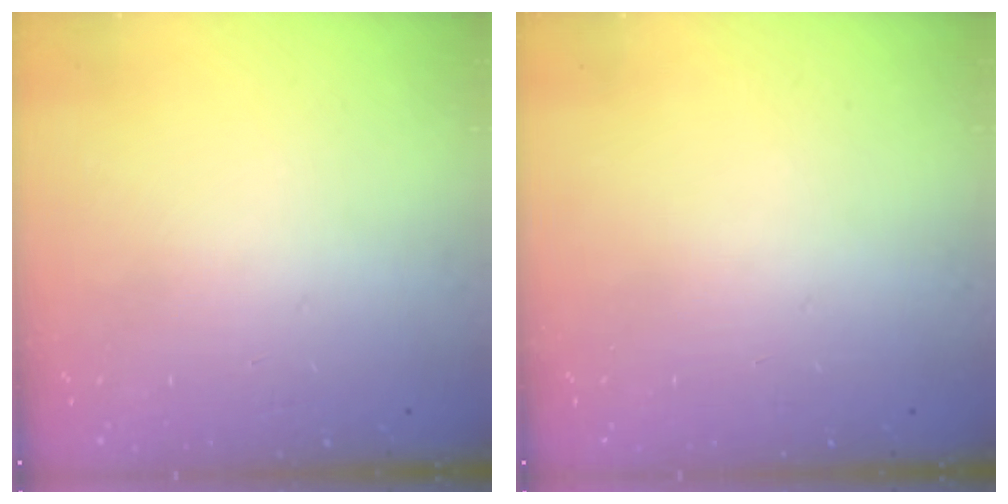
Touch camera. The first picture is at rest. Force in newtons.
{"total": 0.0}